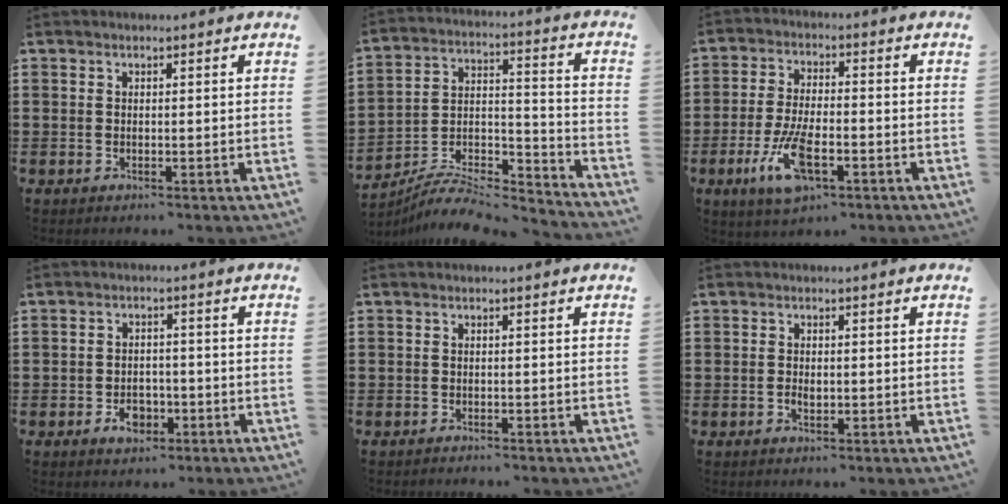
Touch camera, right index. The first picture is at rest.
{"total": 7.5, "force": [-6.8, 2.1, 2.3], "torque": [-0.039, 0.007, -0.133]}
{"total": 9.2, "force": [-3.8, 3.5, 7.7], "torque": [-0.174, -0.013, -0.070]}
{"total": 3.8, "force": [-1.8, 2.5, 2.3], "torque": [-0.034, -0.002, -0.033]}
{"total": 0.8, "force": [-0.8, 0.0, 0.0], "torque": [-0.003, 0.000, -0.016]}
{"total": 1.3, "force": [-0.3, 0.7, 1.0], "torque": [-0.020, 0.000, -0.006]}